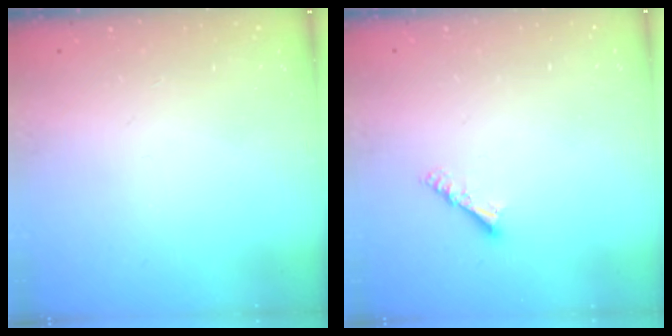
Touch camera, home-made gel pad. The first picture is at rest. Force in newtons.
{"total": 5.2, "press": 5.1, "slide": 0.5}